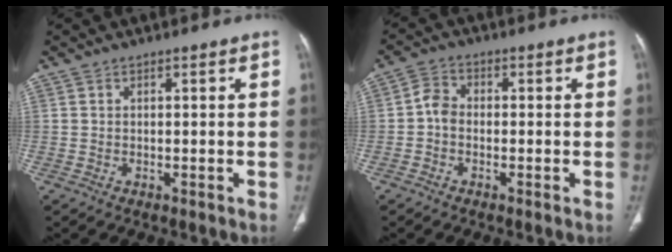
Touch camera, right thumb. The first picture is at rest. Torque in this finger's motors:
{"motor_torque": [0.62, 0.40, 0.44, -0.56, 0.12]}